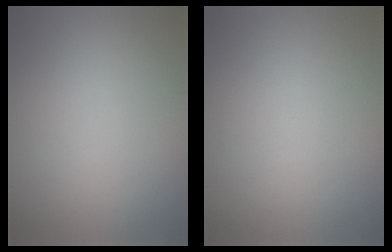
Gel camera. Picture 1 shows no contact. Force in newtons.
{"total": 0.0}